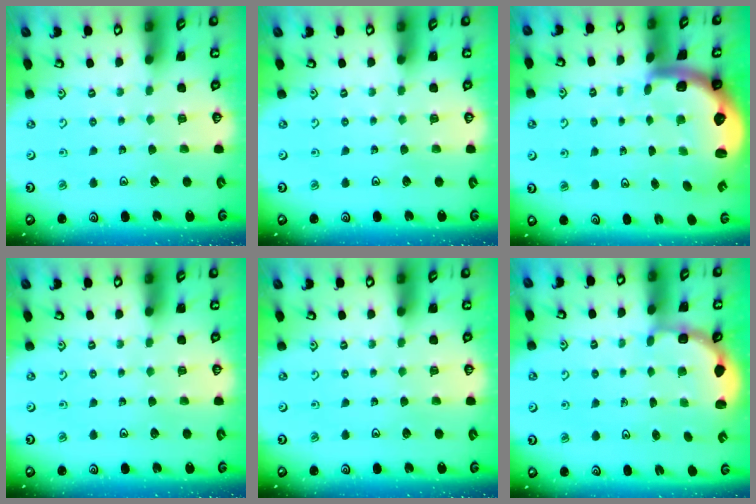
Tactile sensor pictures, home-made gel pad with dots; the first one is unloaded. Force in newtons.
{"total": 0.0}
{"total": 3.2, "press": 3.0, "slide": 1.0}
{"total": 0.0}
{"total": 0.0}
{"total": 3.0, "press": 2.3, "slide": 1.8}